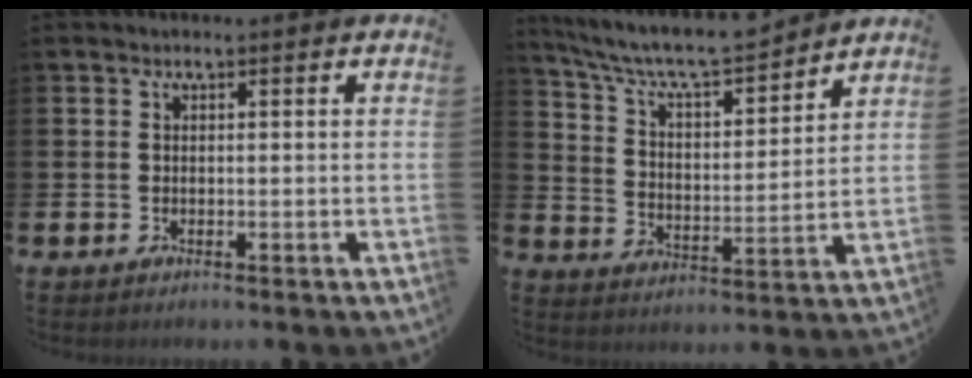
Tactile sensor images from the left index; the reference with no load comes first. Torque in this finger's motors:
{"motor_torque": [0.26, -0.50, 0.77, 0.21]}